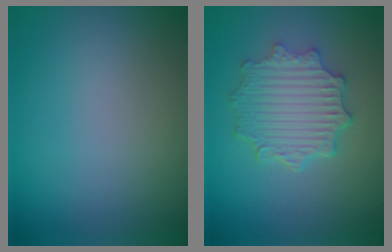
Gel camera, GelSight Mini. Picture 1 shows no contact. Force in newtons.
{"total": 5.2, "press": 4.2, "slide": 3.0}